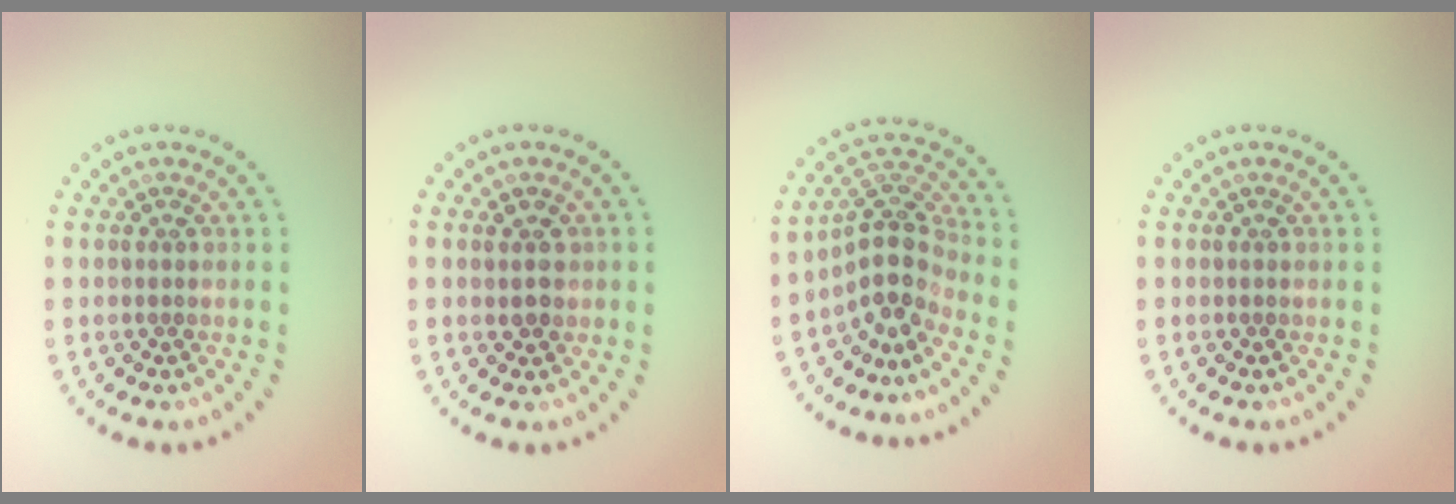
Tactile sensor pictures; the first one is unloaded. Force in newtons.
{"total": 1.8, "press": 1.7, "slide": 0.4}
{"total": 4.1, "press": 3.0, "slide": 2.8}
{"total": 0.0}